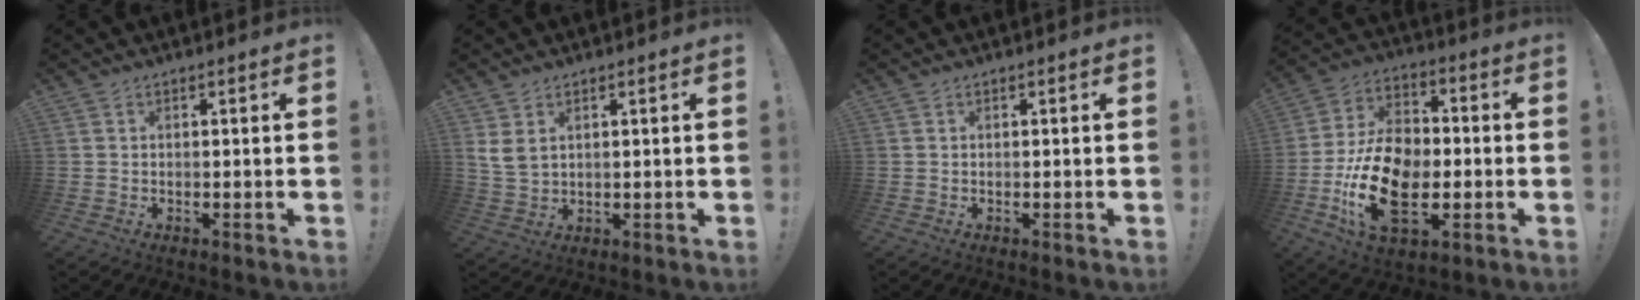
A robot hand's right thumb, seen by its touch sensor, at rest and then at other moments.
{"total": 4.5, "force": [2.0, 2.6, 3.2], "torque": [-0.062, -0.007, 0.037]}
{"total": 0.0}
{"total": 21.2, "force": [-5.5, 13.1, 15.8], "torque": [-0.307, 0.026, -0.088]}